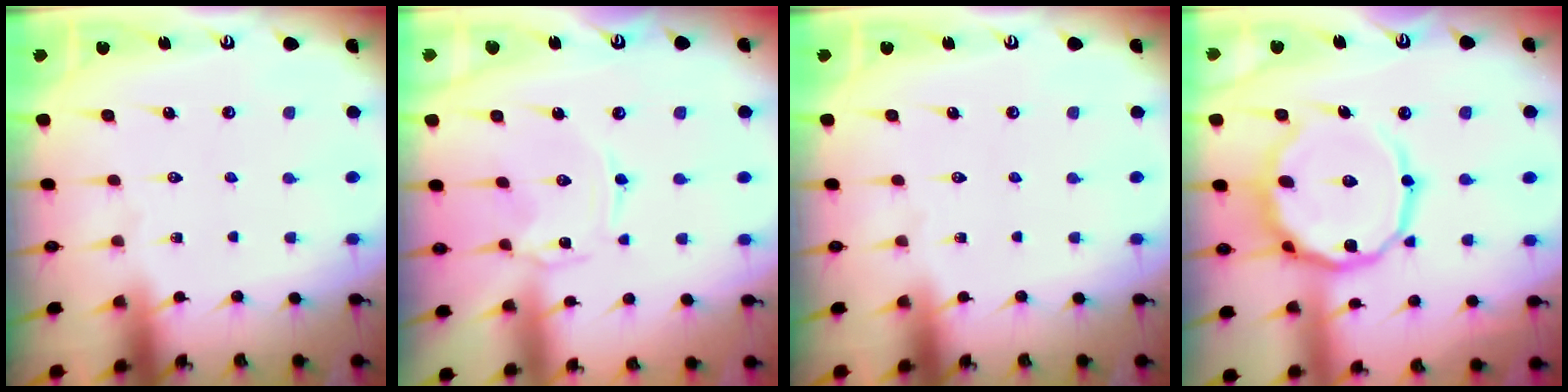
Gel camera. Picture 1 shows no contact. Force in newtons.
{"total": 0.0}
{"total": 0.0}
{"total": 14.0, "press": 13.9, "slide": 1.5}